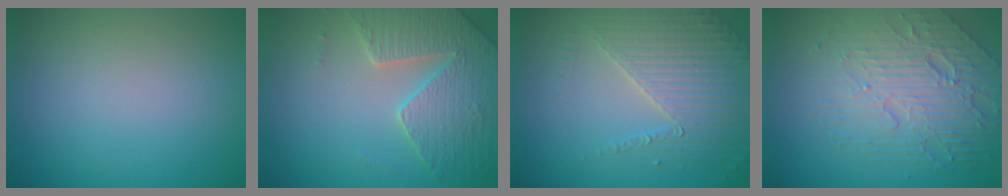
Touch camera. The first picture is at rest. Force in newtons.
{"total": 4.1, "press": 4.1, "slide": 0.5}
{"total": 4.0, "press": 3.8, "slide": 1.2}
{"total": 6.7, "press": 4.9, "slide": 4.5}